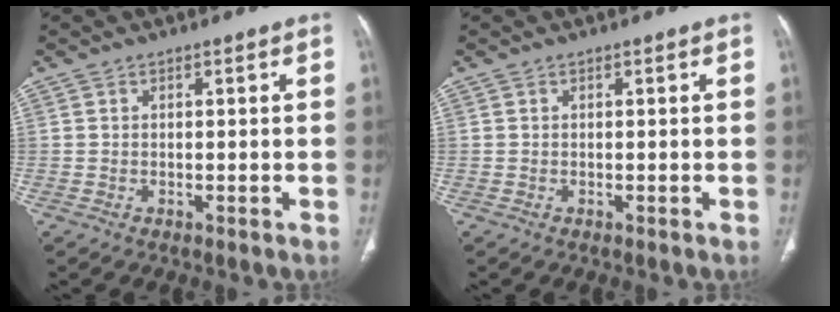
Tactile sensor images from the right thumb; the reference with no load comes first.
{"total": 0.0}